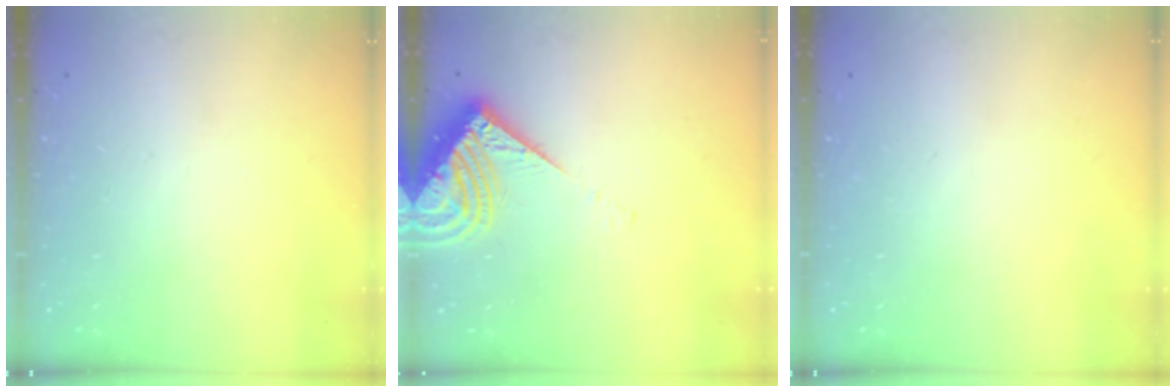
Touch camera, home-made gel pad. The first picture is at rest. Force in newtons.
{"total": 9.4, "press": 9.4, "slide": 1.1}
{"total": 0.0}